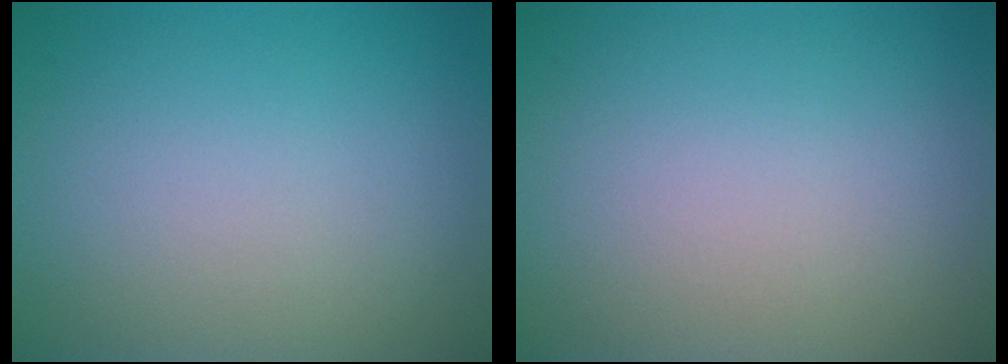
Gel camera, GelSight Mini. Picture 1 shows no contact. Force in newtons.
{"total": 0.0}